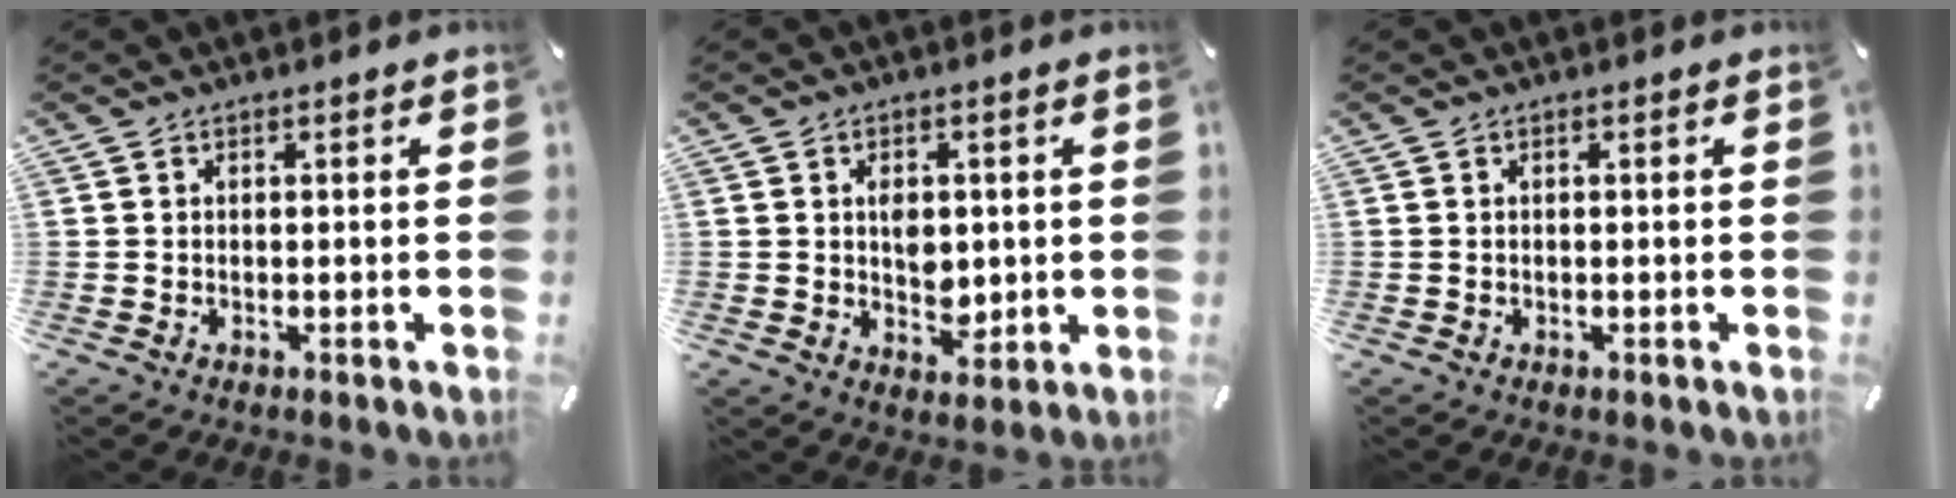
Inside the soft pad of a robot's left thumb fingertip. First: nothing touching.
{"total": 5.3, "force": [0.4, 4.4, 3.0], "torque": [-0.019, -0.005, 0.003]}
{"total": 0.0}